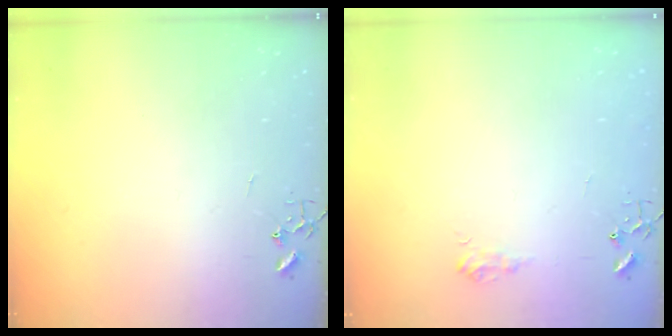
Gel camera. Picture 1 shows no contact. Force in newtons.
{"total": 7.3, "press": 7.3, "slide": 0.8}